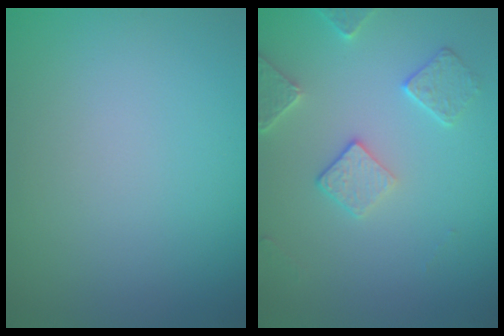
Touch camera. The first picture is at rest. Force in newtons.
{"total": 2.8, "press": 2.7, "slide": 0.7}